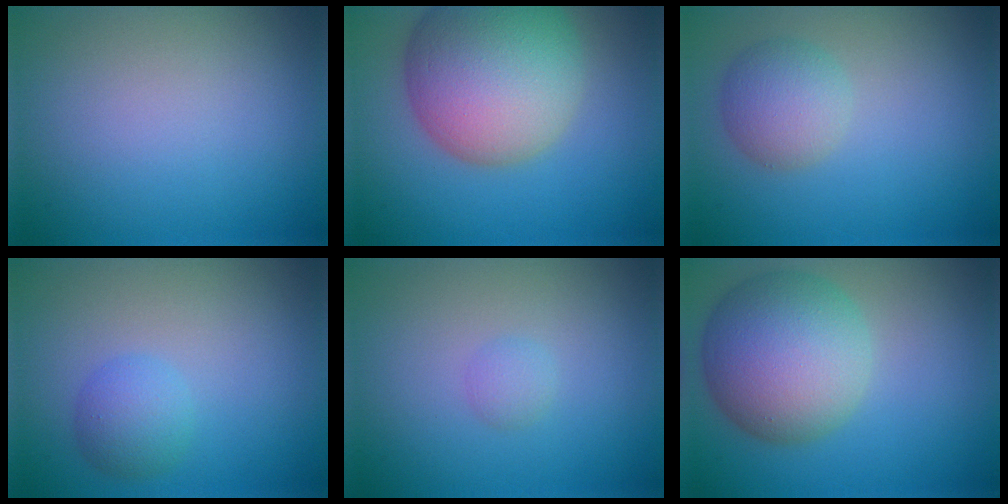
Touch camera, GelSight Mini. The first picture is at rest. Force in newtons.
{"total": 12.4, "press": 12.4, "slide": 0.7}
{"total": 3.3, "press": 3.3, "slide": 0.0}
{"total": 2.4, "press": 2.4, "slide": 0.1}
{"total": 1.0, "press": 1.0, "slide": 0.0}
{"total": 9.4, "press": 9.4, "slide": 0.4}